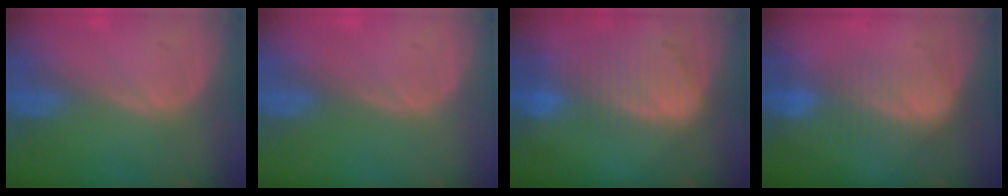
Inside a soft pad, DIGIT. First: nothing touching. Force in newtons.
{"total": 0.0}
{"total": 9.6, "press": 8.3, "slide": 4.8}
{"total": 7.3, "press": 6.2, "slide": 3.8}